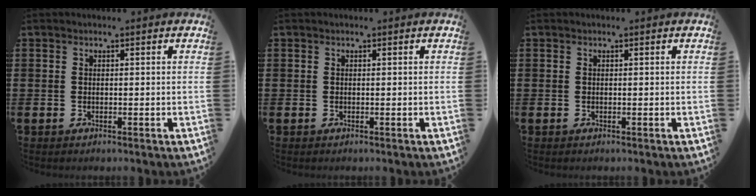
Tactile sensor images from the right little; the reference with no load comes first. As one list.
[{"total": 0.0}, {"total": 0.0}]